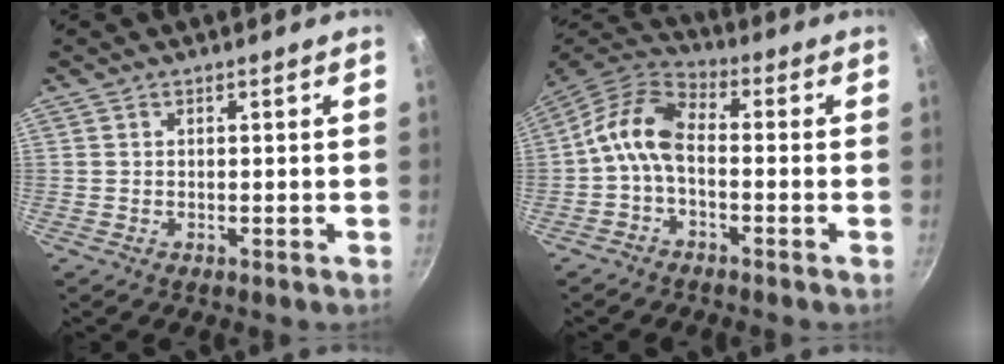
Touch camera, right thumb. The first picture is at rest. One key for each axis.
{"total": 9.2, "fx": -1.7, "fy": 5.3, "fz": 7.4, "tx": -0.141, "ty": 0.043, "tz": -0.049}